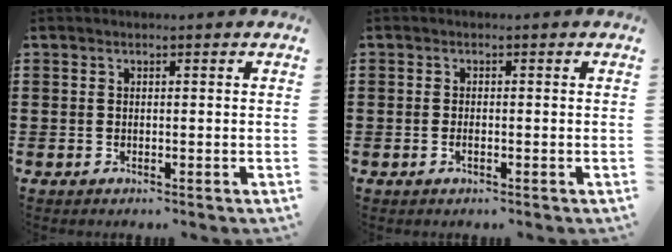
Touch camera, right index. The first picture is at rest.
{"total": 0.7, "force": [-0.4, 0.1, 0.6], "torque": [-0.012, -0.007, -0.004]}